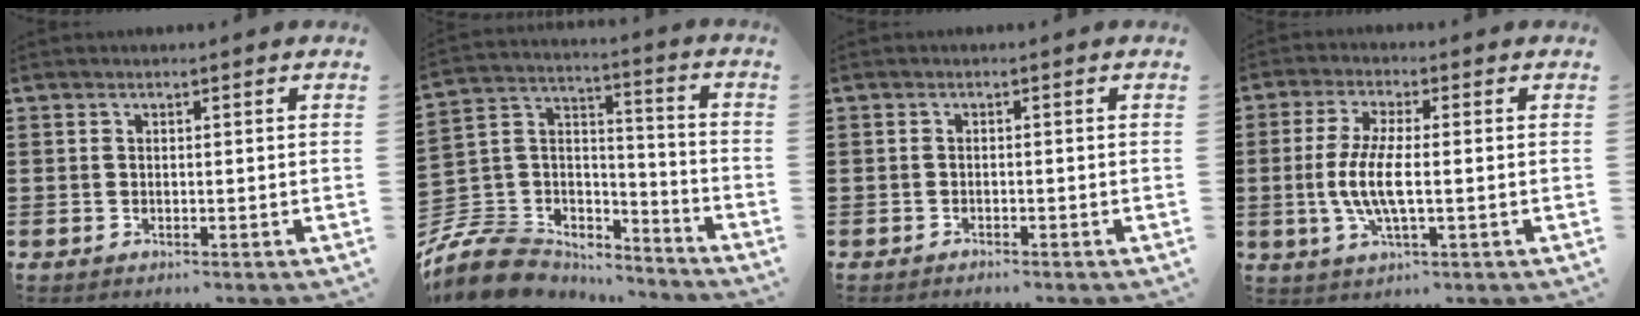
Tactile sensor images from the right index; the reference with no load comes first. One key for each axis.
{"total": 10.7, "fx": -8.7, "fy": 5.5, "fz": 2.9, "tx": -0.098, "ty": 0.014, "tz": -0.172}
{"total": 0.7, "fx": -0.7, "fy": 0.0, "fz": 0.1, "tx": -0.005, "ty": -0.003, "tz": -0.014}
{"total": 6.8, "fx": -0.9, "fy": 2.0, "fz": 6.4, "tx": -0.147, "ty": -0.007, "tz": -0.028}